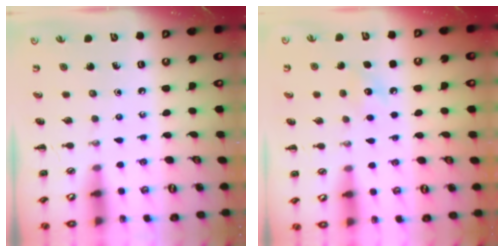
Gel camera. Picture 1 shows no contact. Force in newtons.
{"total": 6.8, "press": 6.5, "slide": 2.0}